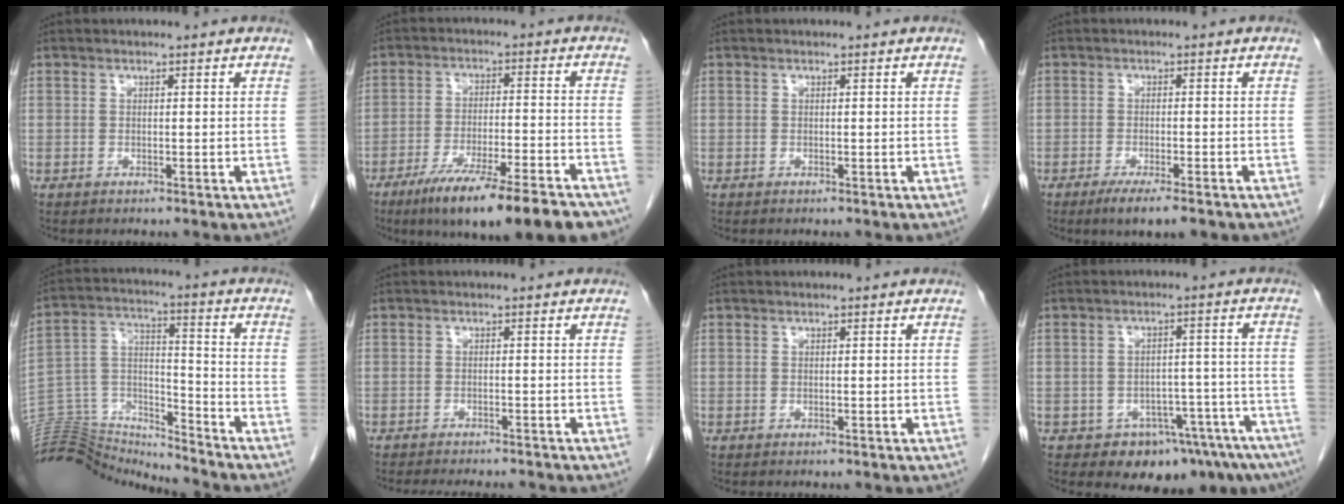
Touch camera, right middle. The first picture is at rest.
{"total": 18.0, "force": [-13.4, 2.1, 11.8], "torque": [-0.138, -0.018, -0.206]}
{"total": 0.0}
{"total": 5.7, "force": [-3.9, 0.8, 4.0], "torque": [-0.058, -0.013, -0.055]}
{"total": 14.7, "force": [-14.7, 1.1, 0.2], "torque": [0.002, 0.057, -0.259]}
{"total": 8.6, "force": [-7.8, 1.6, 3.3], "torque": [-0.041, -0.009, -0.101]}
{"total": 0.0}
{"total": 10.5, "force": [-8.0, 4.7, 4.9], "torque": [-0.031, 0.026, -0.106]}